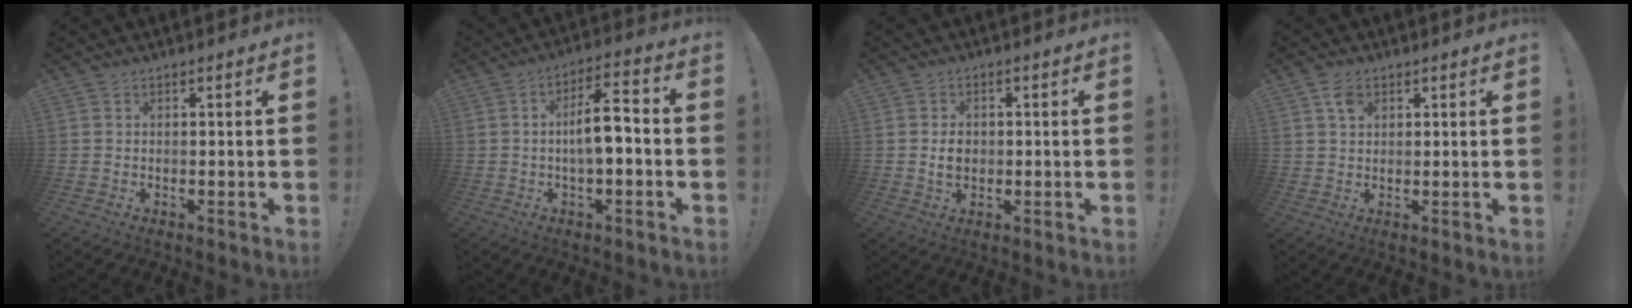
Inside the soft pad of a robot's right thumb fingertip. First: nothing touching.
{"total": 9.7, "force": [-1.1, 3.2, 9.1], "torque": [-0.148, 0.007, -0.022]}
{"total": 3.9, "force": [-0.1, 3.1, 2.4], "torque": [-0.019, 0.001, -0.004]}
{"total": 3.6, "force": [1.8, 2.5, 2.0], "torque": [-0.028, -0.002, 0.032]}